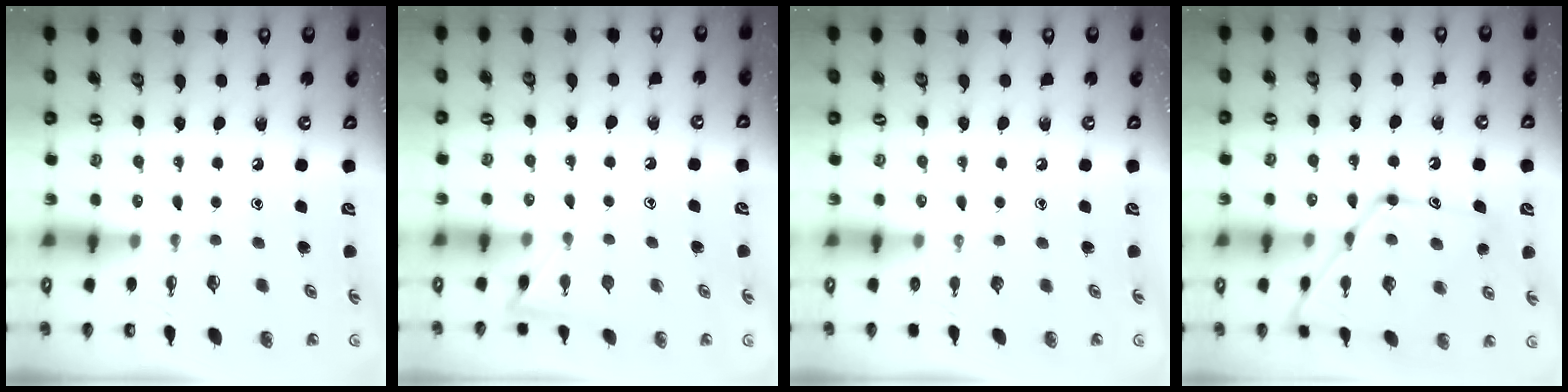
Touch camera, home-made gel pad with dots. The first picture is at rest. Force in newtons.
{"total": 4.1, "press": 4.1, "slide": 0.4}
{"total": 0.0}
{"total": 16.8, "press": 16.7, "slide": 1.5}